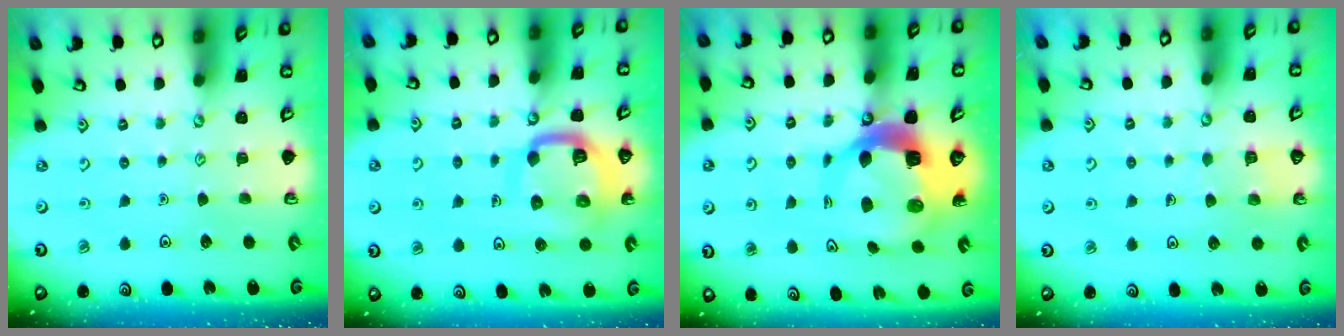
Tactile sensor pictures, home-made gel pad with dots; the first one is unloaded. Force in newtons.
{"total": 11.5, "press": 11.5, "slide": 1.1}
{"total": 11.8, "press": 11.6, "slide": 1.8}
{"total": 2.9, "press": 2.9, "slide": 0.2}